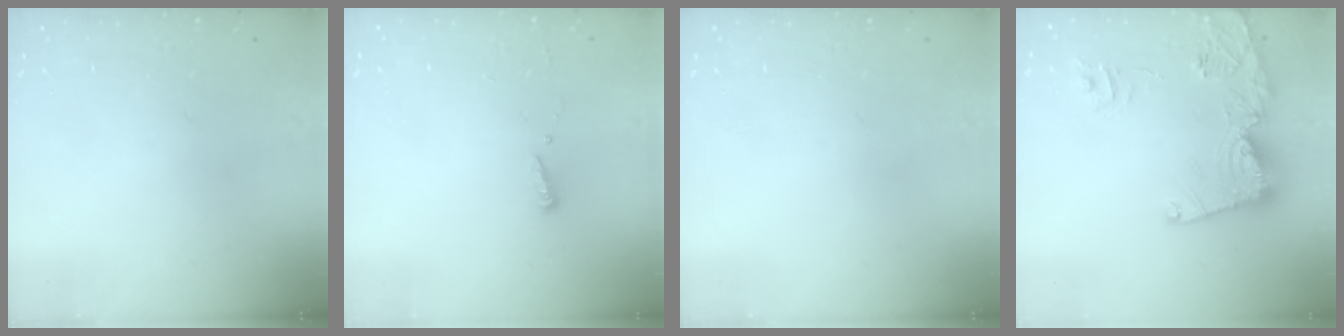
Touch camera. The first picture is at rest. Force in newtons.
{"total": 3.6, "press": 3.5, "slide": 0.8}
{"total": 0.0}
{"total": 16.2, "press": 16.2, "slide": 1.6}